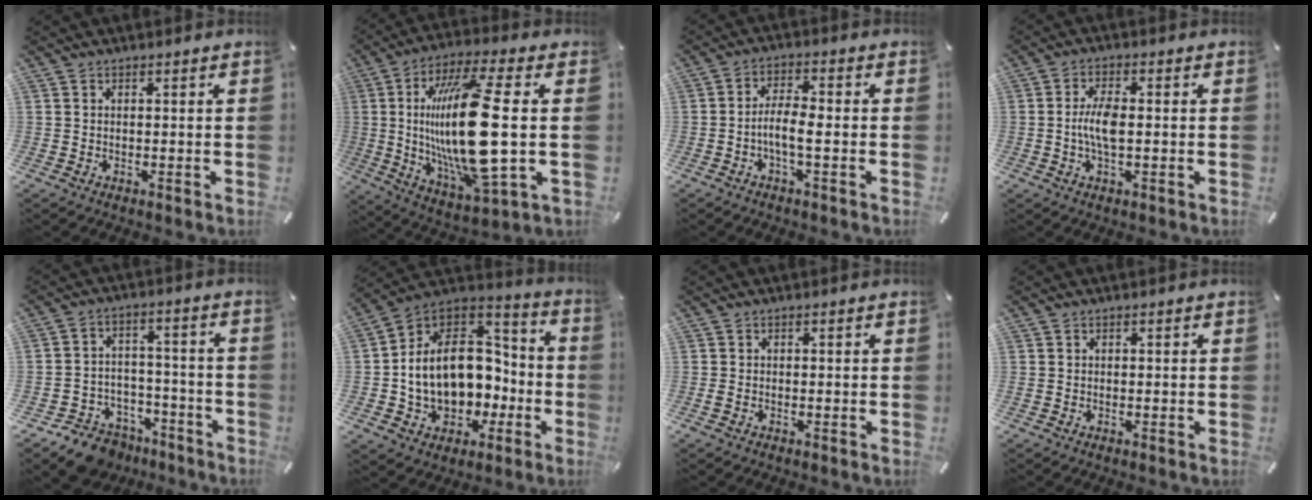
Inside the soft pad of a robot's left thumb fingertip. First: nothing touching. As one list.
[{"total": 25.4, "force": [1.1, 7.7, 24.2], "torque": [-0.507, -0.028, 0.008]}, {"total": 6.2, "force": [-1.9, 2.0, 5.6], "torque": [-0.102, 0.007, -0.034]}, {"total": 5.9, "force": [-0.4, 2.3, 5.4], "torque": [-0.118, -0.001, -0.014]}, {"total": 9.6, "force": [-7.5, 5.7, 1.9], "torque": [-0.020, 0.049, -0.132]}, {"total": 18.6, "force": [-1.7, 14.7, 11.3], "torque": [-0.212, -0.007, -0.018]}, {"total": 0.8, "force": [-0.3, 0.3, 0.7], "torque": [-0.013, -0.001, -0.006]}, {"total": 0.0}]